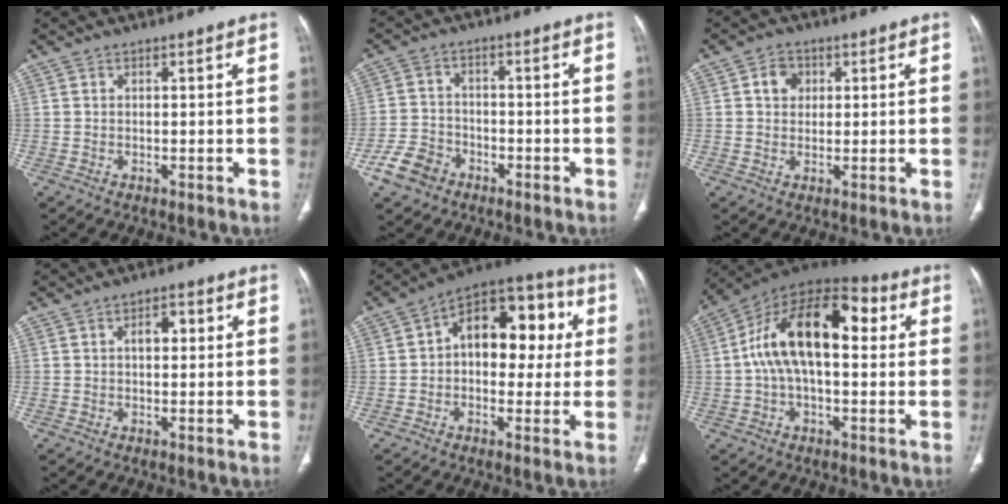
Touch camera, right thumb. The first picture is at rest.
{"total": 6.8, "force": [-4.0, 4.9, 2.5], "torque": [-0.039, 0.025, -0.074]}
{"total": 4.1, "force": [1.1, 3.4, 2.0], "torque": [-0.014, 0.002, 0.019]}
{"total": 3.5, "force": [0.6, 2.1, 2.8], "torque": [-0.037, 0.012, 0.007]}
{"total": 16.9, "force": [2.6, 10.5, 13.0], "torque": [-0.126, 0.039, 0.026]}
{"total": 18.8, "force": [2.8, 9.8, 15.8], "torque": [-0.259, 0.047, 0.036]}